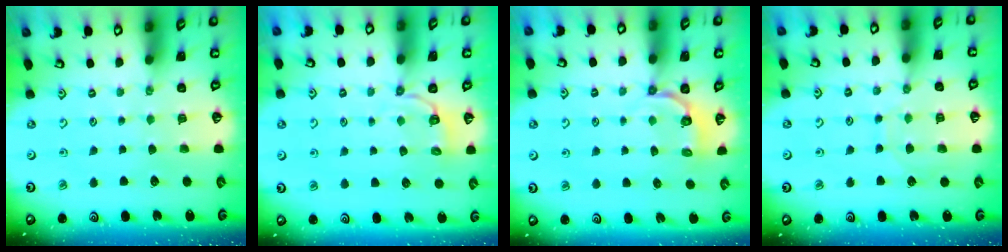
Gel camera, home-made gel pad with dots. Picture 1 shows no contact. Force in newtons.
{"total": 3.3, "press": 1.8, "slide": 2.7}
{"total": 3.9, "press": 2.8, "slide": 2.7}
{"total": 7.6, "press": 7.5, "slide": 0.7}